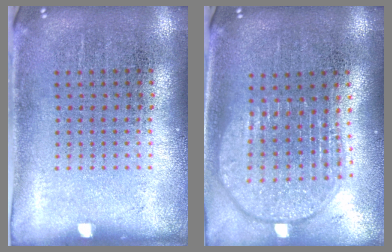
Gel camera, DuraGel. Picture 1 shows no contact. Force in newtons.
{"total": 1.8, "press": 1.5, "slide": 1.0}